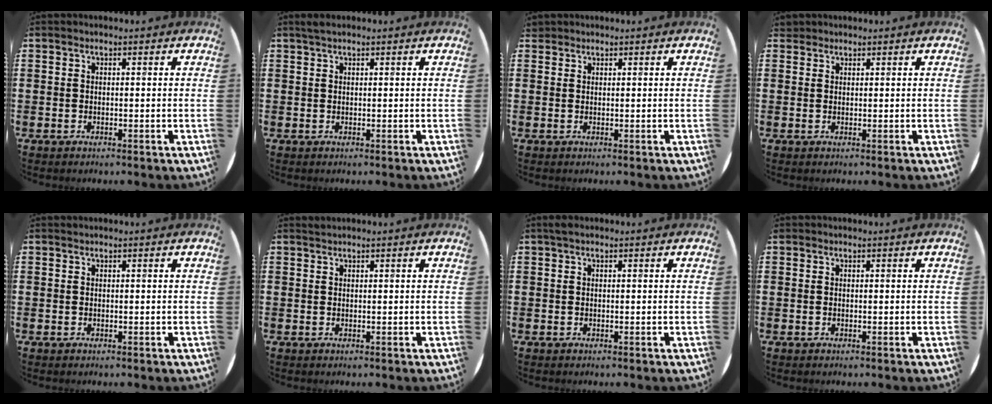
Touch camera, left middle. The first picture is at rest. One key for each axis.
{"total": 0.9, "fx": 0.8, "fy": 0.1, "fz": 0.4, "tx": -0.009, "ty": 0.002, "tz": 0.014}
{"total": 0.7, "fx": 0.7, "fy": 0.2, "fz": -0.1, "tx": 0.001, "ty": 0.002, "tz": 0.014}
{"total": 1.0, "fx": 0.9, "fy": 0.3, "fz": 0.0, "tx": -0.002, "ty": 0.002, "tz": 0.018}
{"total": 0.0}
{"total": 0.5, "fx": 0.5, "fy": -0.1, "fz": 0.0, "tx": -0.001, "ty": 0.000, "tz": 0.010}
{"total": 0.6, "fx": 0.4, "fy": 0.2, "fz": 0.4, "tx": -0.008, "ty": 0.004, "tz": 0.006}
{"total": 0.0}